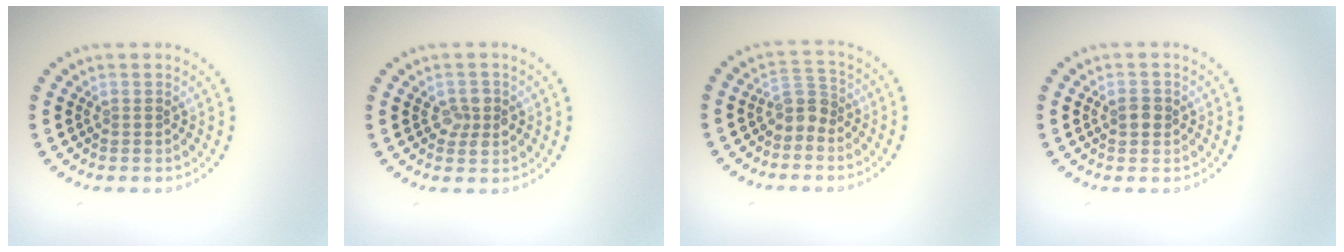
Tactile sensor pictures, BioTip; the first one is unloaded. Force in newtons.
{"total": 2.0, "press": 1.9, "slide": 0.3}
{"total": 2.2, "press": 1.8, "slide": 1.4}
{"total": 1.4, "press": 1.4, "slide": 0.1}